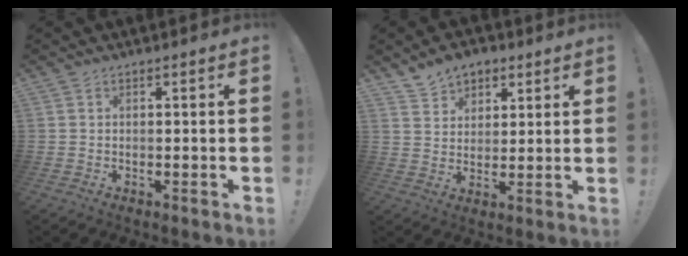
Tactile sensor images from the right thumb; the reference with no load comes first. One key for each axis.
{"total": 8.0, "fx": 5.4, "fy": 5.6, "fz": 1.8, "tx": -0.032, "ty": -0.031, "tz": 0.106}